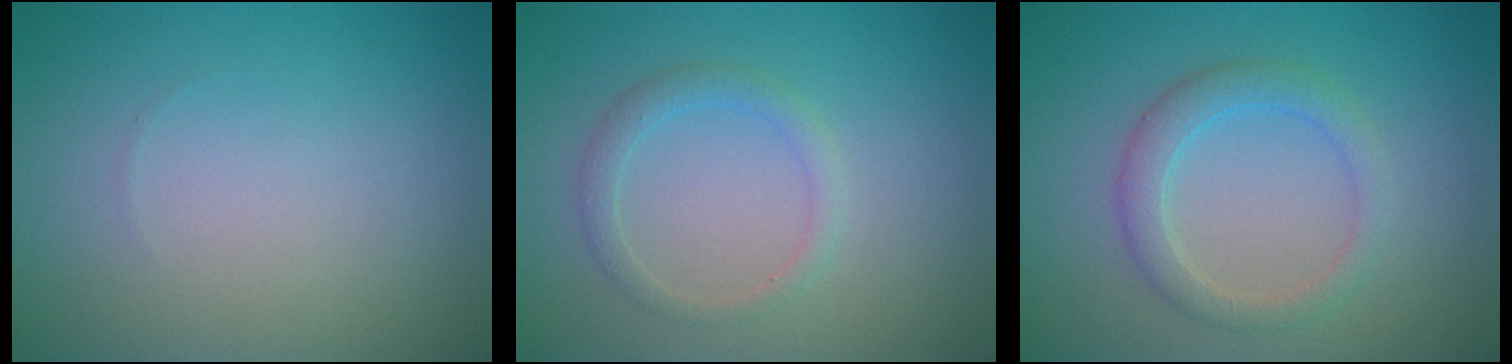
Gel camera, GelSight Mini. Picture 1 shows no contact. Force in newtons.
{"total": 1.7, "press": 1.7, "slide": 0.2}
{"total": 2.8, "press": 2.8, "slide": 0.1}